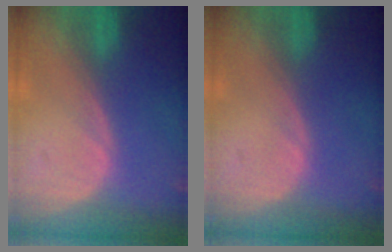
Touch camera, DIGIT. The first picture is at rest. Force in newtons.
{"total": 0.0}